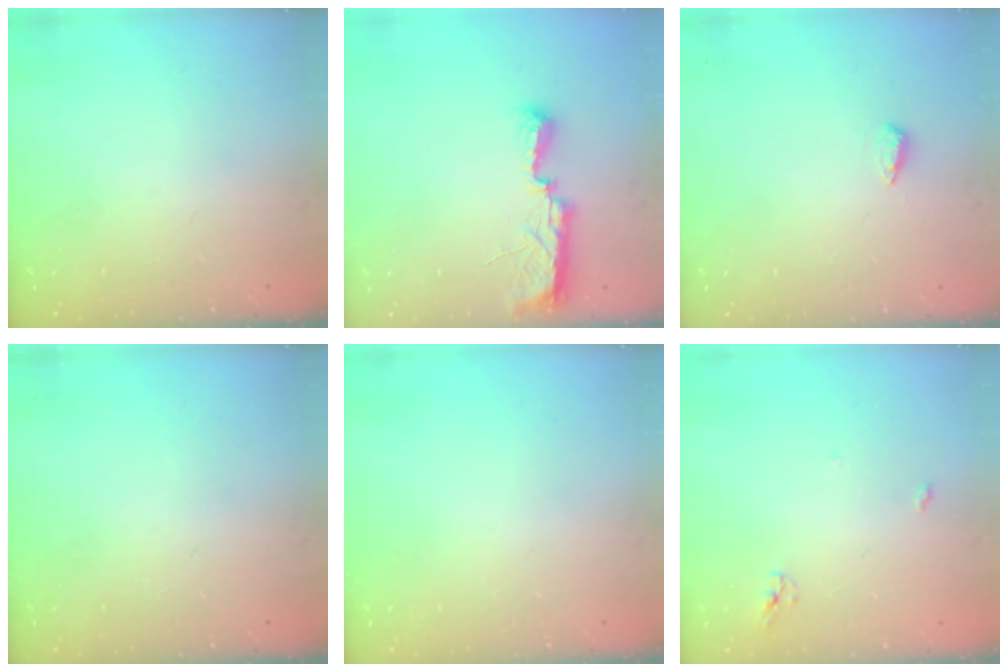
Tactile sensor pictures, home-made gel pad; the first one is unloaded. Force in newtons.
{"total": 7.9, "press": 7.8, "slide": 0.8}
{"total": 5.6, "press": 5.5, "slide": 1.0}
{"total": 0.0}
{"total": 0.0}
{"total": 3.3, "press": 3.3, "slide": 0.2}